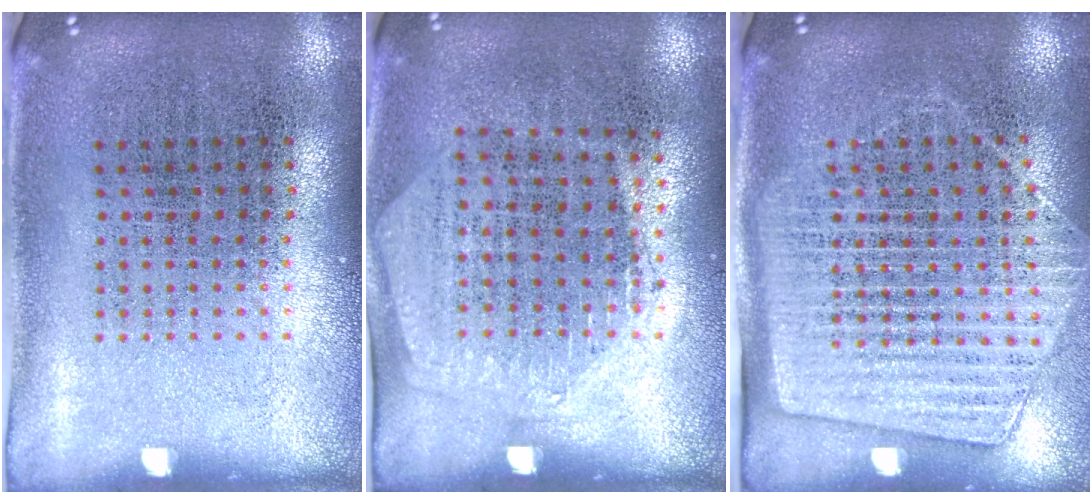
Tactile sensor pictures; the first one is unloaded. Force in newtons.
{"total": 1.4, "press": 1.2, "slide": 0.6}
{"total": 1.7, "press": 1.4, "slide": 1.0}